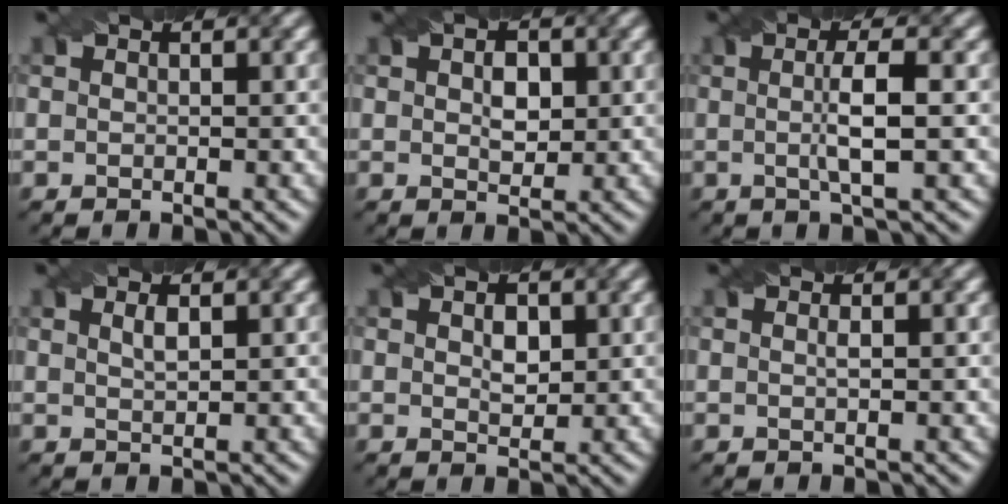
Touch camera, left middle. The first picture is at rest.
{"total": 2.4, "force": [0.4, 1.5, 1.8], "torque": [-0.031, 0.000, 0.009]}
{"total": 3.6, "force": [0.0, 0.6, 3.5], "torque": [-0.063, 0.000, -0.001]}
{"total": 1.1, "force": [0.6, 0.3, 0.9], "torque": [-0.016, 0.004, 0.011]}
{"total": 1.9, "force": [0.6, 1.2, 1.4], "torque": [-0.024, -0.002, 0.012]}
{"total": 0.6, "force": [0.1, 0.1, 0.6], "torque": [-0.011, 0.001, 0.000]}